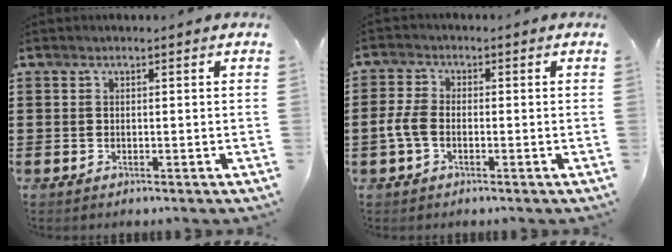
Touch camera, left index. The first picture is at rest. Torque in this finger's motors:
{"motor_torque": [0.21, 0.28, 0.16, 0.06]}